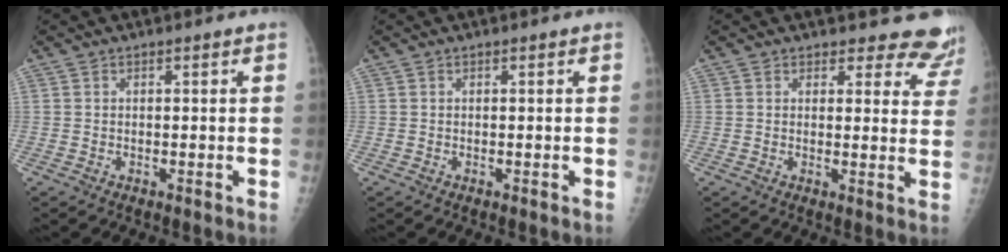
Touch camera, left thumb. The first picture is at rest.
{"total": 0.0}
{"total": 9.6, "force": [9.0, 3.3, -0.2], "torque": [0.060, -0.065, 0.067]}